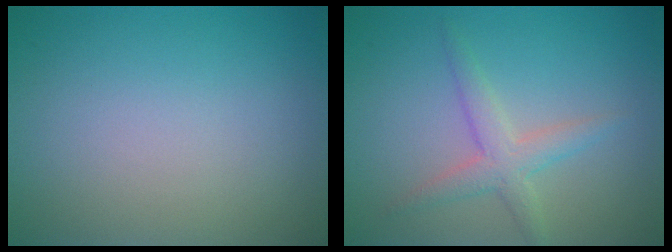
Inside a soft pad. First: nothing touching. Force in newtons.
{"total": 2.6, "press": 2.6, "slide": 0.1}